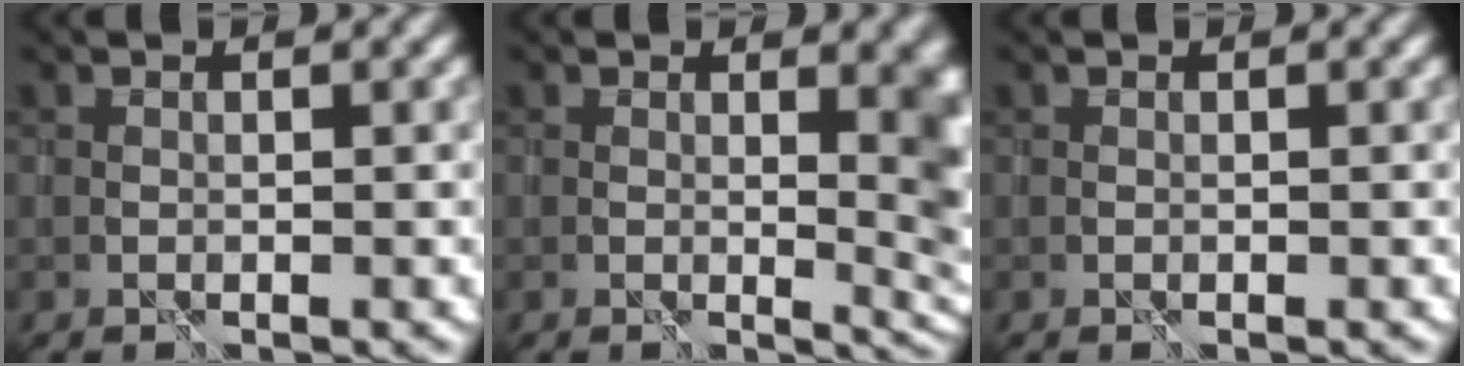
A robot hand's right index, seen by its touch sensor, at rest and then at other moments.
{"total": 6.3, "force": [0.7, 2.5, 5.7], "torque": [-0.043, -0.006, 0.014]}
{"total": 0.0}